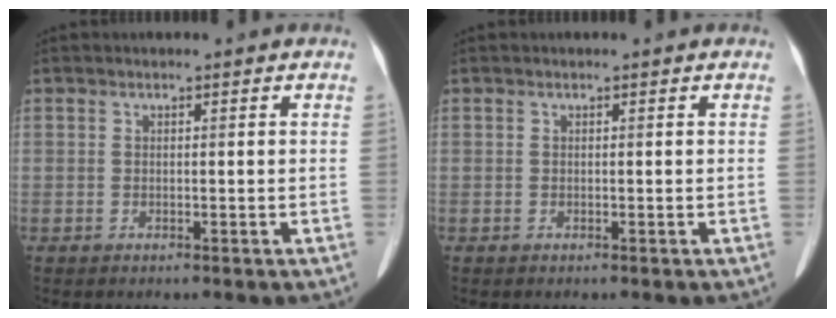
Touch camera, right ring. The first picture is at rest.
{"total": 0.0}